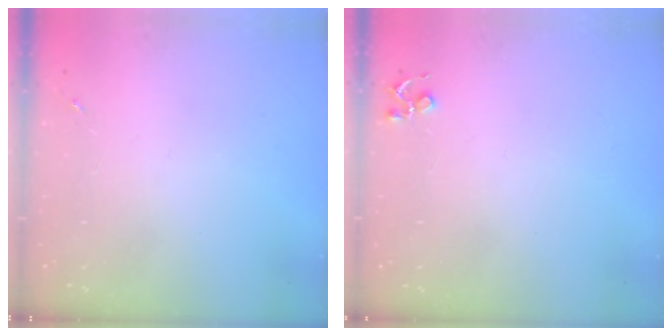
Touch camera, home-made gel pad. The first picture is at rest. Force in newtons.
{"total": 4.1, "press": 4.1, "slide": 0.5}